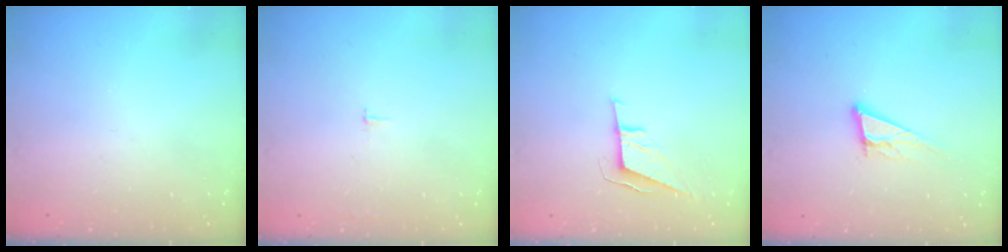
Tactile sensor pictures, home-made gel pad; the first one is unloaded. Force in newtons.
{"total": 1.8, "press": 1.8, "slide": 0.1}
{"total": 5.9, "press": 5.7, "slide": 1.3}
{"total": 10.8, "press": 10.5, "slide": 2.6}